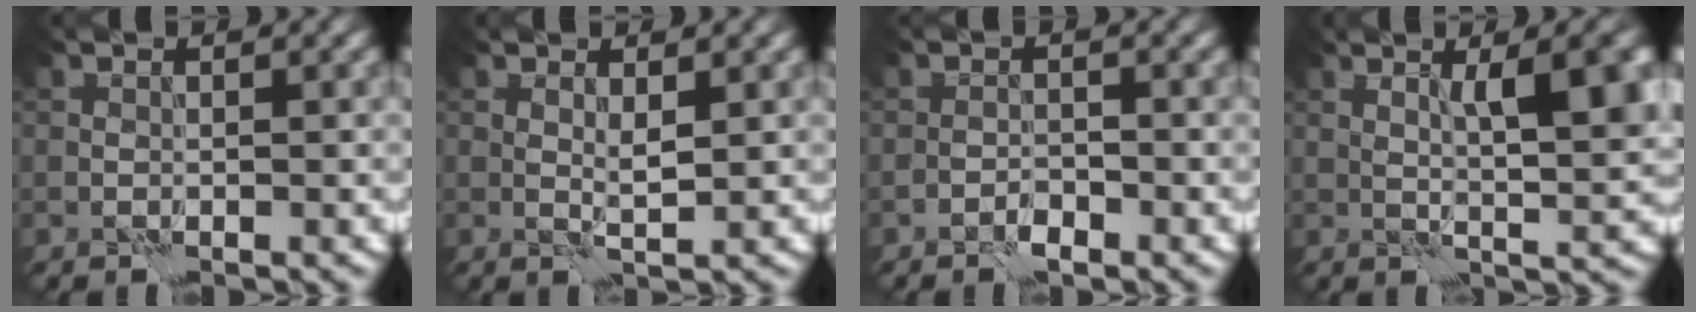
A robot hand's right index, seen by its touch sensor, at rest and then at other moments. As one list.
[{"total": 1.2, "force": [0.6, 0.1, 1.1], "torque": [-0.024, -0.003, 0.010]}, {"total": 1.4, "force": [-1.1, 0.5, 0.8], "torque": [-0.012, 0.004, -0.021]}, {"total": 6.4, "force": [1.7, 1.4, 6.0], "torque": [-0.085, 0.003, 0.028]}]